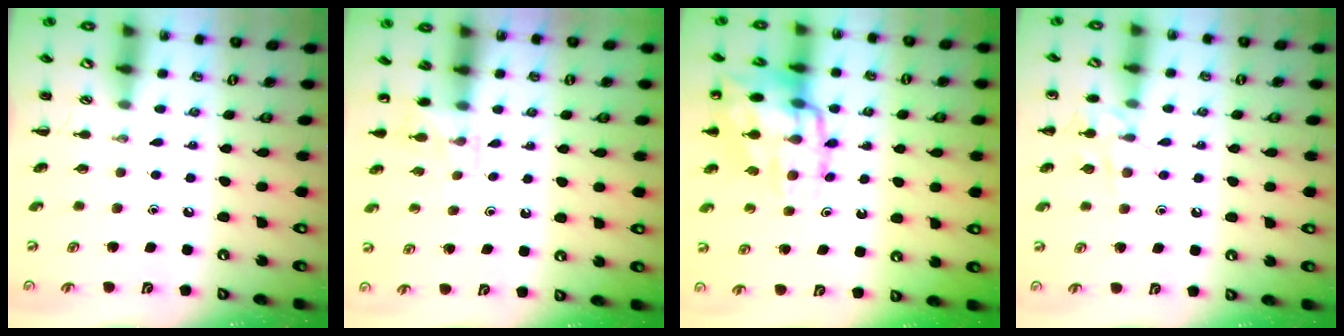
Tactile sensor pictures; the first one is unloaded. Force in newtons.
{"total": 4.0, "press": 3.8, "slide": 1.3}
{"total": 17.7, "press": 17.5, "slide": 2.2}
{"total": 9.1, "press": 9.1, "slide": 1.1}